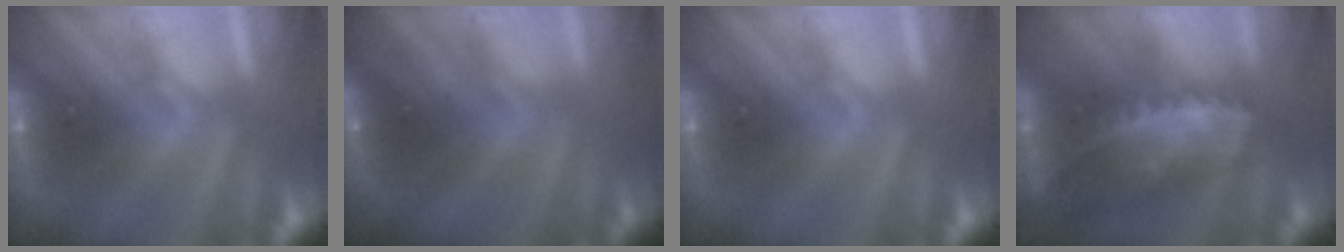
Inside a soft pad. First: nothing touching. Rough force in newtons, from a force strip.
{"total": 2.2}
{"total": 0.0}
{"total": 8.0}